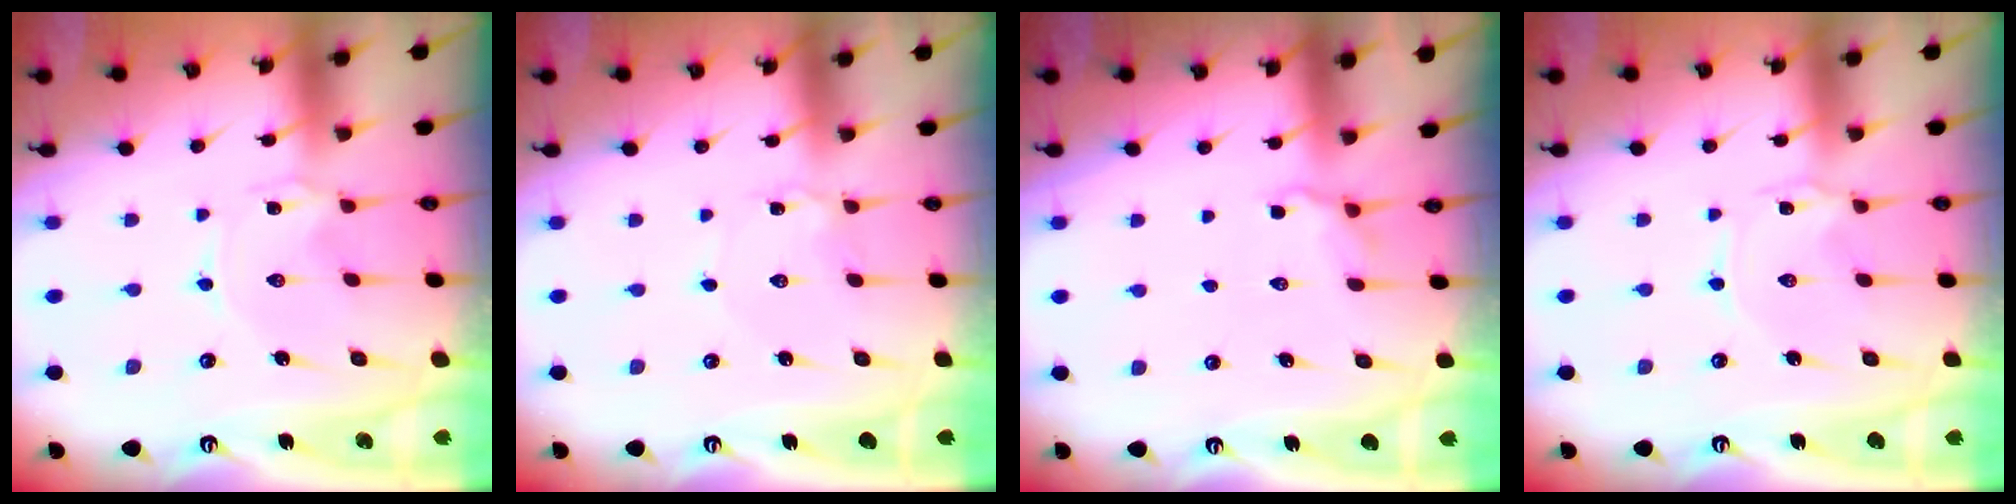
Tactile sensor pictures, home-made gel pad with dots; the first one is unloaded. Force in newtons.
{"total": 1.9, "press": 1.9, "slide": 0.2}
{"total": 3.8, "press": 3.2, "slide": 2.0}
{"total": 1.3, "press": 1.2, "slide": 0.2}